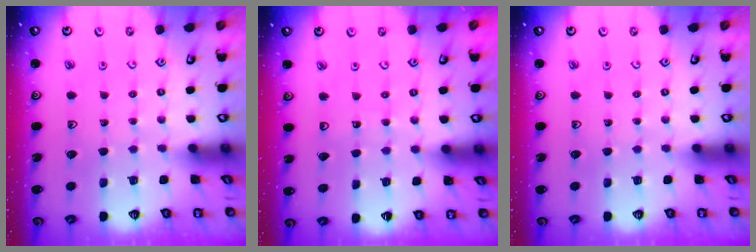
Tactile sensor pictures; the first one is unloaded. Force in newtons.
{"total": 2.9, "press": 2.9, "slide": 0.4}
{"total": 0.0}